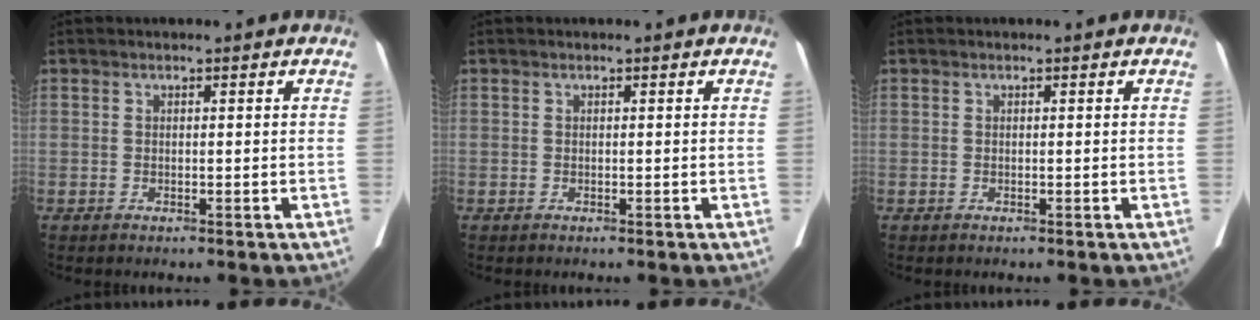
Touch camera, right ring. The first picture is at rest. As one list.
[{"total": 0.0}, {"total": 0.0}]